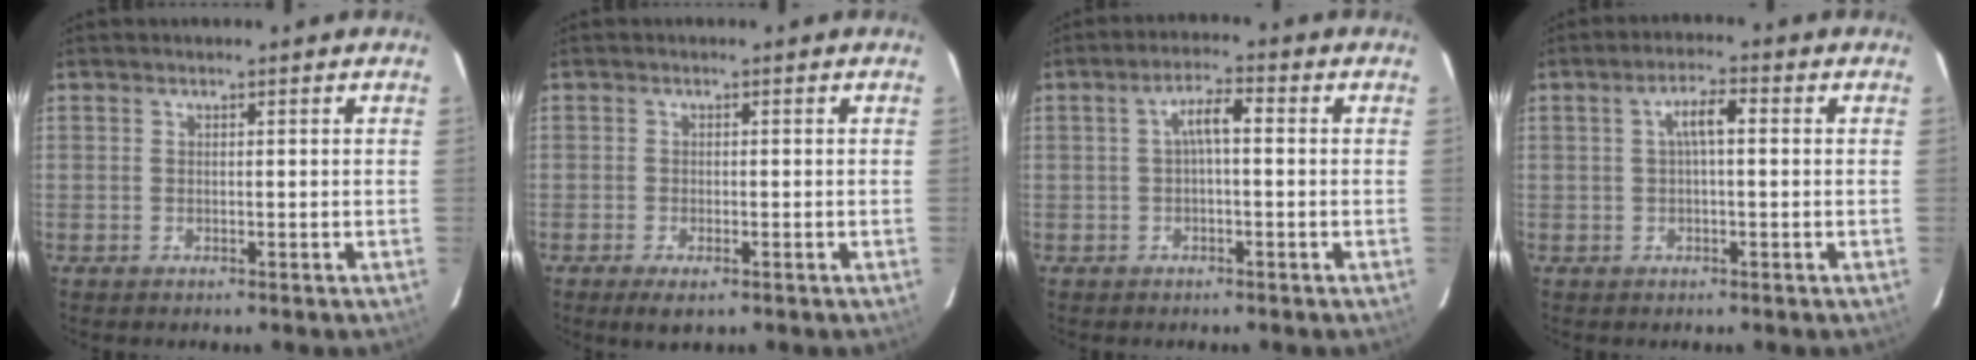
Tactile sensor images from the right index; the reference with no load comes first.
{"total": 6.1, "force": [-3.9, 2.2, 4.0], "torque": [-0.093, -0.021, -0.066]}
{"total": 3.8, "force": [-0.1, 1.1, 3.7], "torque": [-0.070, 0.014, 0.001]}
{"total": 3.9, "force": [0.4, 1.0, 3.7], "torque": [-0.071, 0.012, 0.009]}